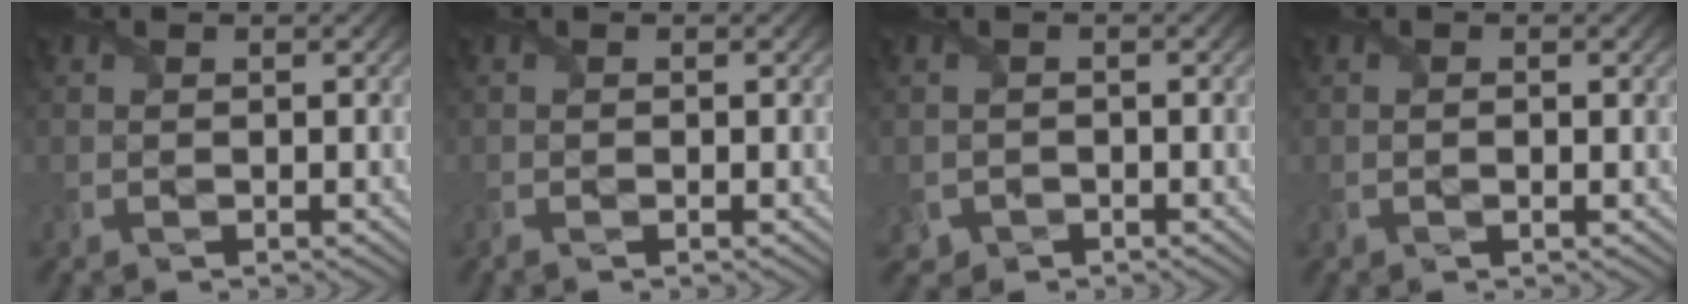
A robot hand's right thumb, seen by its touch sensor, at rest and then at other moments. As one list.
[{"total": 0.5, "force": [-0.3, 0.1, 0.4], "torque": [-0.009, -0.002, -0.007]}, {"total": 1.5, "force": [-0.9, 1.2, 0.1], "torque": [-0.003, -0.007, -0.019]}, {"total": 1.0, "force": [0.0, 0.2, 1.0], "torque": [-0.019, -0.002, -0.001]}]